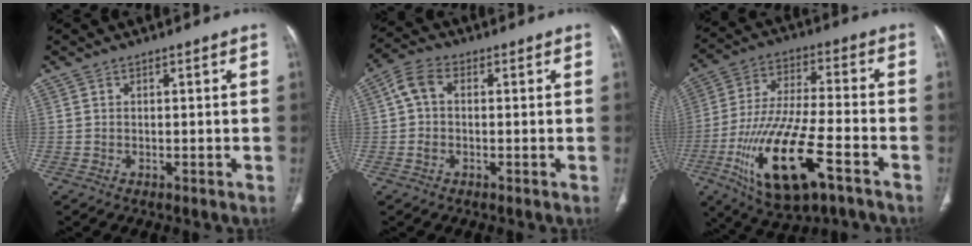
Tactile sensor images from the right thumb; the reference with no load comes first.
{"total": 5.1, "force": [0.5, 3.3, 3.9], "torque": [-0.077, 0.014, 0.000]}
{"total": 20.4, "force": [-8.8, 6.8, 17.1], "torque": [-0.347, 0.022, -0.149]}